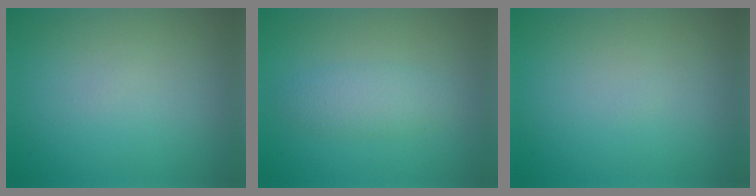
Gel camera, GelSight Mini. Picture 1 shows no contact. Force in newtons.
{"total": 2.3, "press": 2.3, "slide": 0.1}
{"total": 0.0}